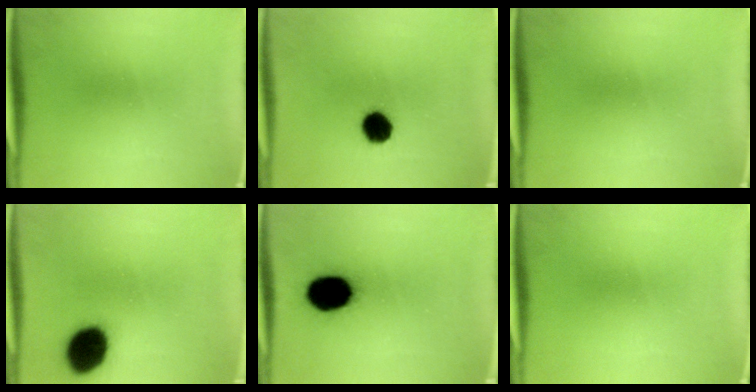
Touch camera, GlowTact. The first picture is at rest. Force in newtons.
{"total": 6.9}
{"total": 0.0}
{"total": 12.4}
{"total": 16.2}
{"total": 0.0}